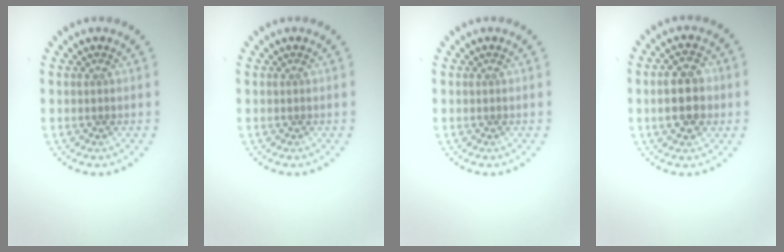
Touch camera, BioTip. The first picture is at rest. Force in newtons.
{"total": 0.0}
{"total": 0.0}
{"total": 4.1, "press": 4.1, "slide": 0.3}